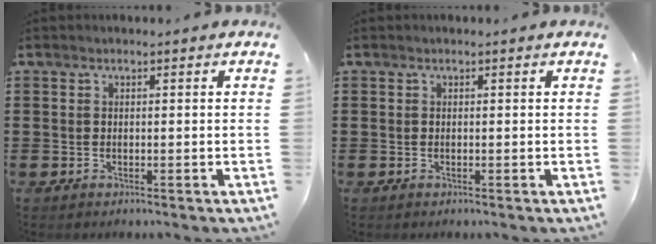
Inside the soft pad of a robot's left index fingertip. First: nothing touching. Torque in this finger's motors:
{"motor_torque": [0.00, 0.00, 0.00, 0.00]}